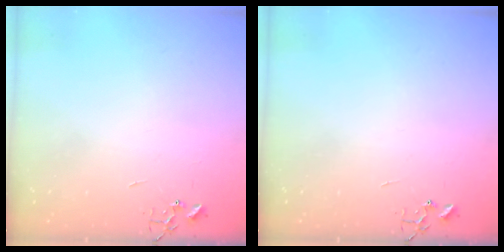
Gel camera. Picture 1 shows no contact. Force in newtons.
{"total": 0.0}